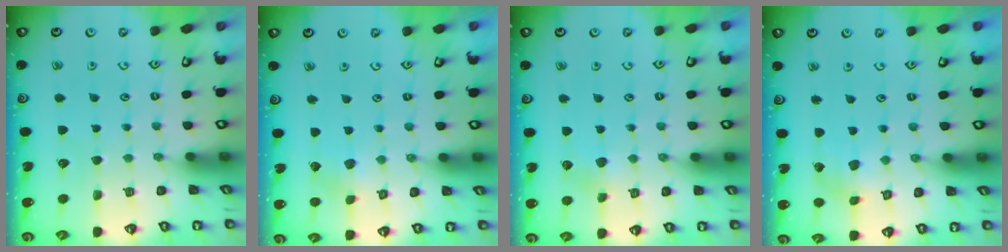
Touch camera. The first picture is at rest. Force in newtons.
{"total": 2.9, "press": 2.9, "slide": 0.7}
{"total": 3.0, "press": 2.9, "slide": 0.5}
{"total": 2.2, "press": 2.2, "slide": 0.4}